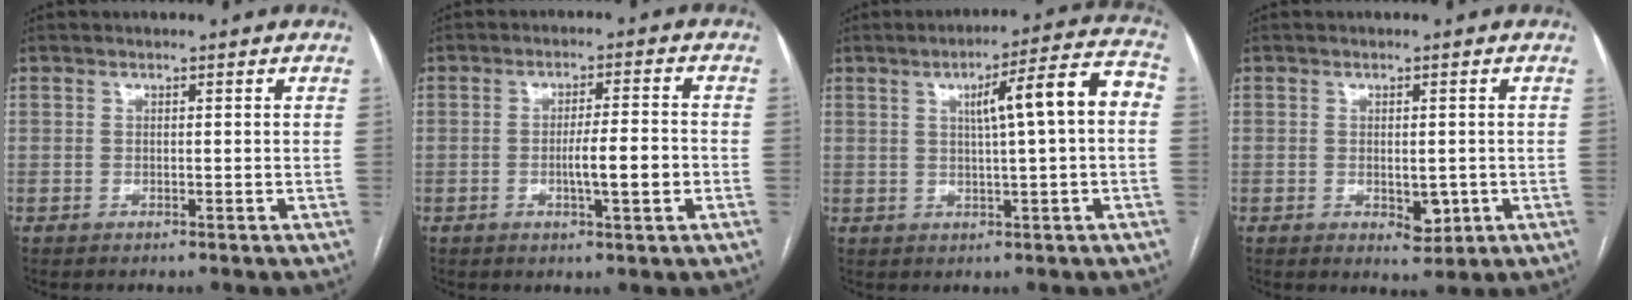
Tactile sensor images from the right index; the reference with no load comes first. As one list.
[{"total": 5.9, "force": [-1.5, 0.5, 5.7], "torque": [-0.095, 0.000, -0.021]}, {"total": 10.4, "force": [1.3, 0.5, 10.4], "torque": [-0.144, 0.029, 0.015]}, {"total": 3.5, "force": [-0.7, 2.0, 2.8], "torque": [-0.035, -0.006, 0.000]}]